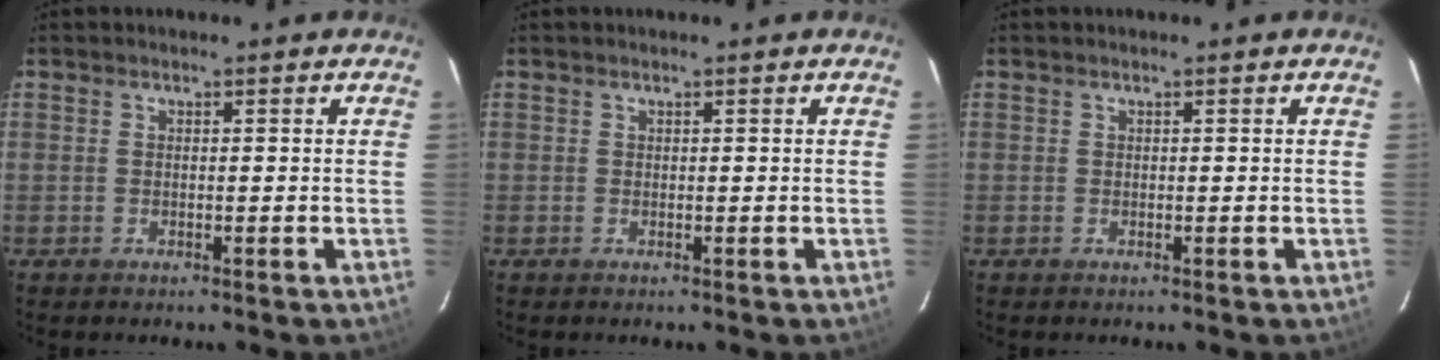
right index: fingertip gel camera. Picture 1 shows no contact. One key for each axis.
{"total": 0.0}
{"total": 0.0}